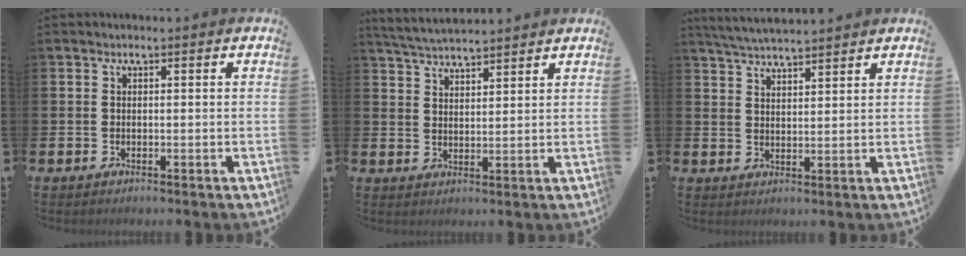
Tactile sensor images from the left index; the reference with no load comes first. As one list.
[{"total": 4.4, "force": [4.3, 0.3, 0.5], "torque": [-0.026, -0.019, 0.079]}, {"total": 4.4, "force": [4.3, 0.1, 0.7], "torque": [-0.034, -0.017, 0.080]}]